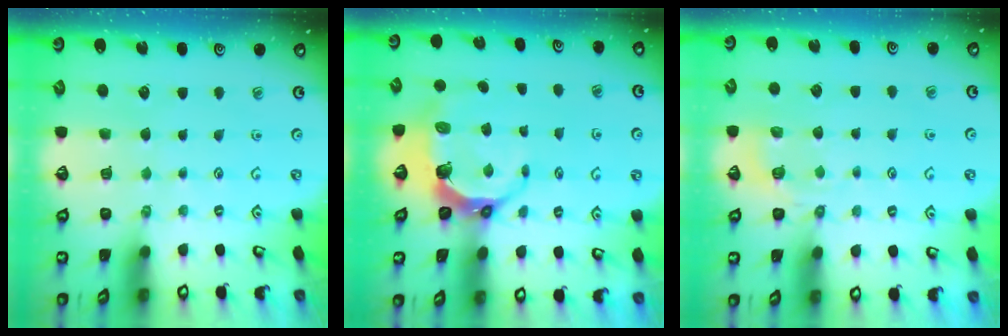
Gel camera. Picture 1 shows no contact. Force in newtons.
{"total": 7.6, "press": 6.1, "slide": 4.5}
{"total": 3.9, "press": 3.1, "slide": 2.3}